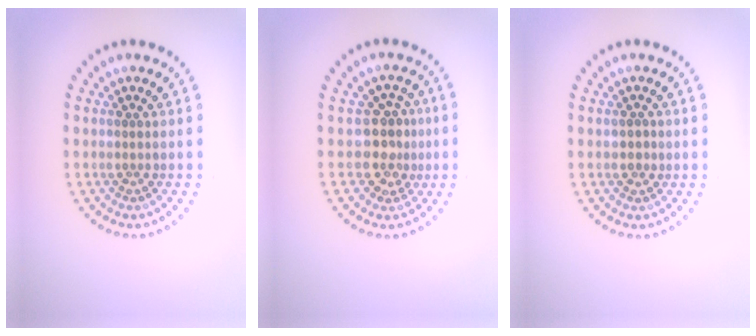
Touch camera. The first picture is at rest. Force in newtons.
{"total": 3.2, "press": 2.8, "slide": 1.6}
{"total": 0.6, "press": 0.5, "slide": 0.3}